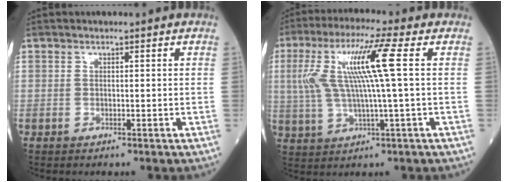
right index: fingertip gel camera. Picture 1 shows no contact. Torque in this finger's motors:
{"motor_torque": [1.45, 0.69, 0.47, 0.21]}